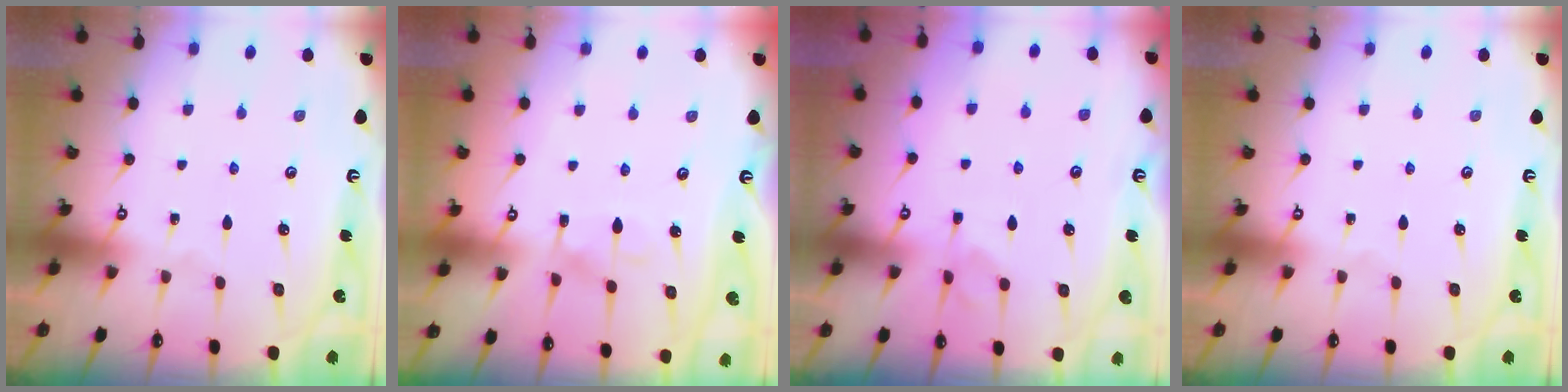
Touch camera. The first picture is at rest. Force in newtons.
{"total": 6.8, "press": 6.7, "slide": 0.7}
{"total": 0.9, "press": 0.7, "slide": 0.6}
{"total": 0.0}